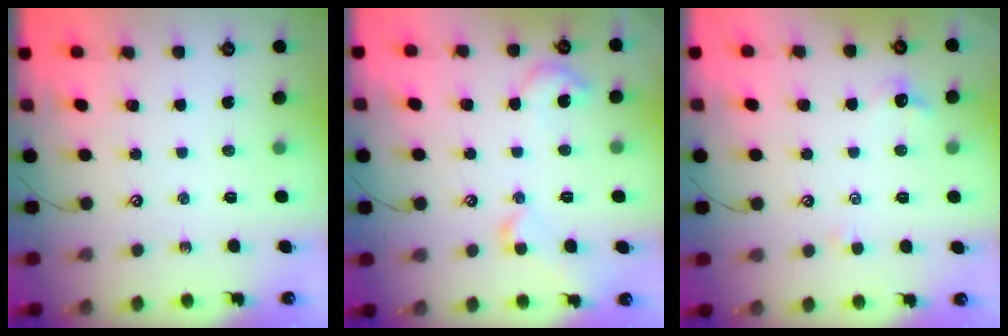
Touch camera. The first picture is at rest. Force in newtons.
{"total": 5.1, "press": 5.0, "slide": 0.9}
{"total": 0.6, "press": 0.2, "slide": 0.6}